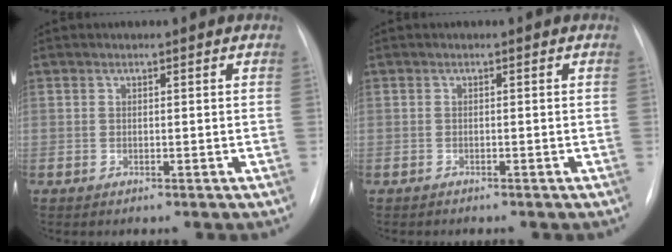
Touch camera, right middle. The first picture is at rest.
{"total": 0.7, "force": [-0.6, 0.3, 0.1], "torque": [-0.009, 0.000, -0.011]}